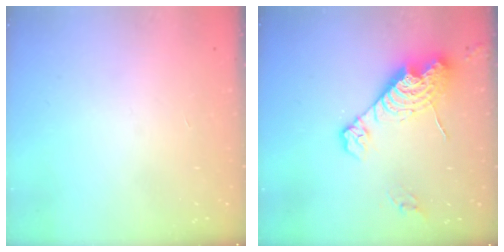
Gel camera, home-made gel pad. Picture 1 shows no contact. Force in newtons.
{"total": 14.0, "press": 13.9, "slide": 1.3}